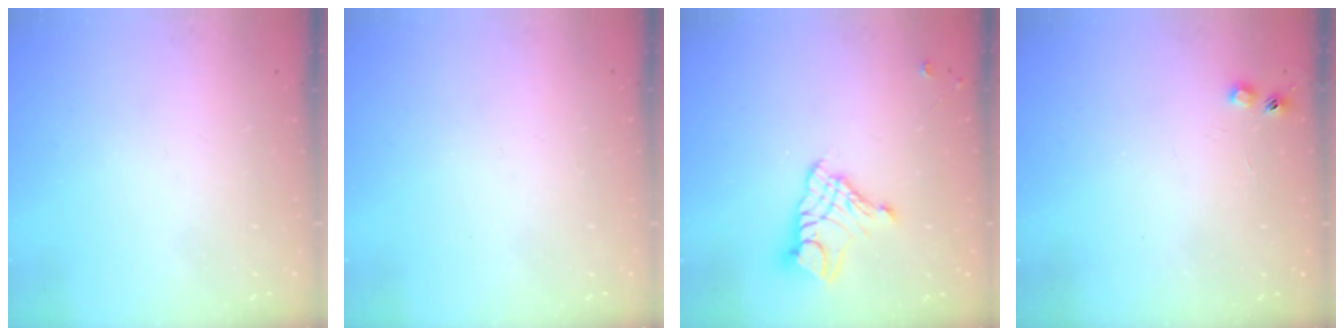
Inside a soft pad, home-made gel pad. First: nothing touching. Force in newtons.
{"total": 0.0}
{"total": 11.6, "press": 11.6, "slide": 1.1}
{"total": 4.5, "press": 4.4, "slide": 0.6}